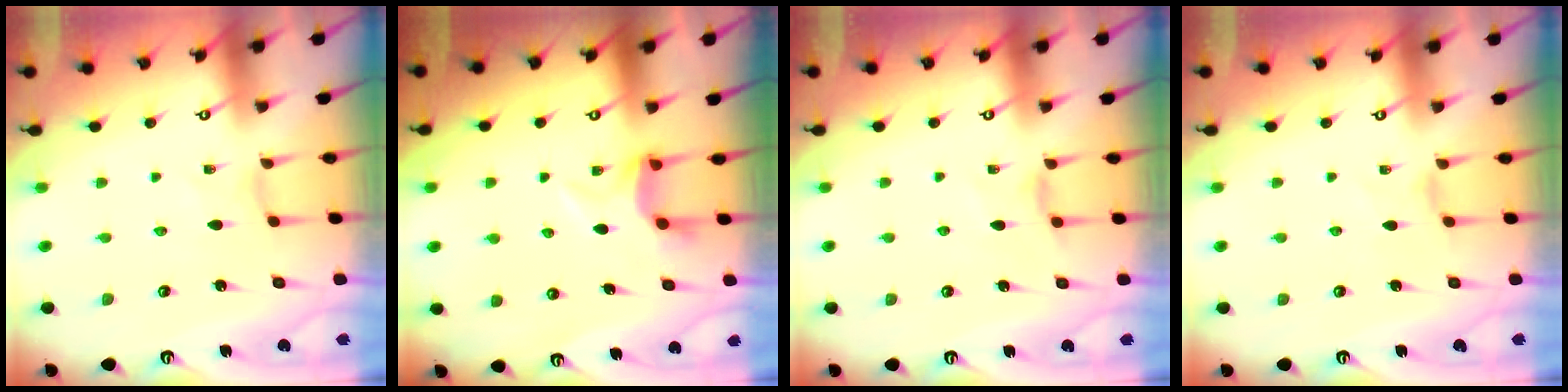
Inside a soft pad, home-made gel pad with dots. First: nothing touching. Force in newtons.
{"total": 5.8, "press": 5.5, "slide": 1.8}
{"total": 4.2, "press": 4.2, "slide": 0.5}
{"total": 0.0}